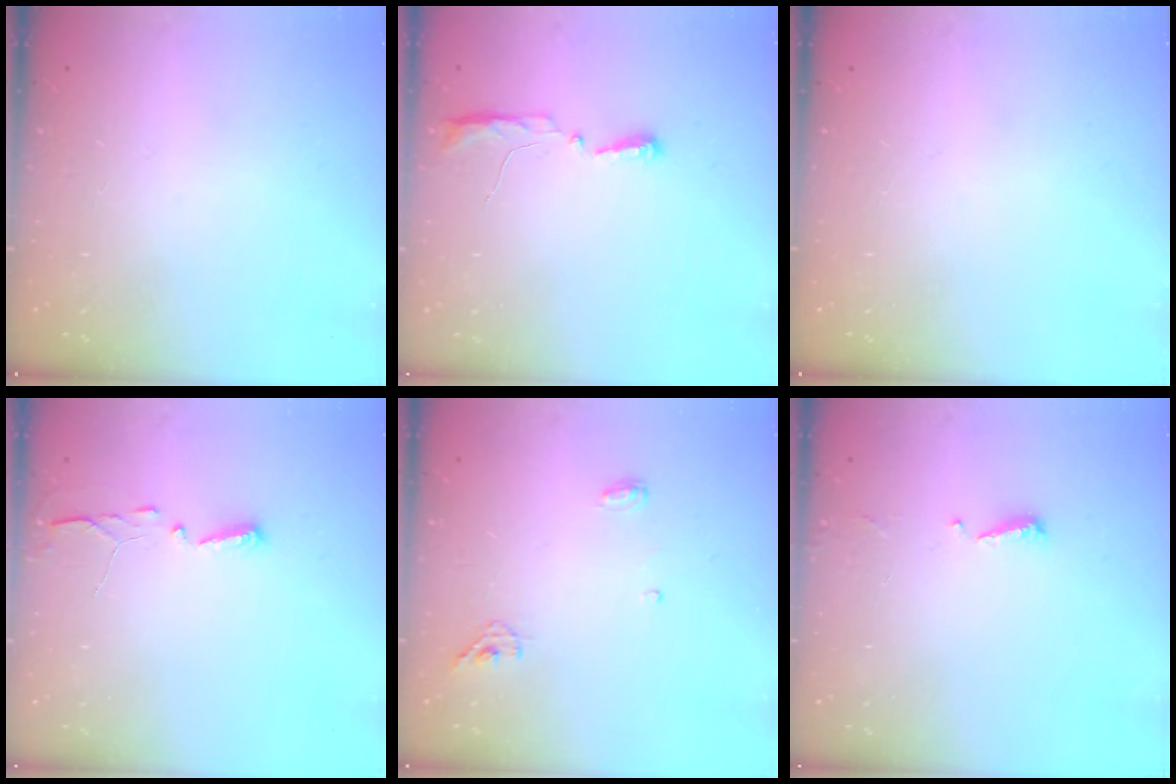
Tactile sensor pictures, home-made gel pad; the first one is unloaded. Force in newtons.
{"total": 8.2, "press": 5.2, "slide": 6.2}
{"total": 0.0}
{"total": 2.9, "press": 2.9, "slide": 0.4}
{"total": 5.1, "press": 5.0, "slide": 1.1}
{"total": 4.9, "press": 4.8, "slide": 0.4}